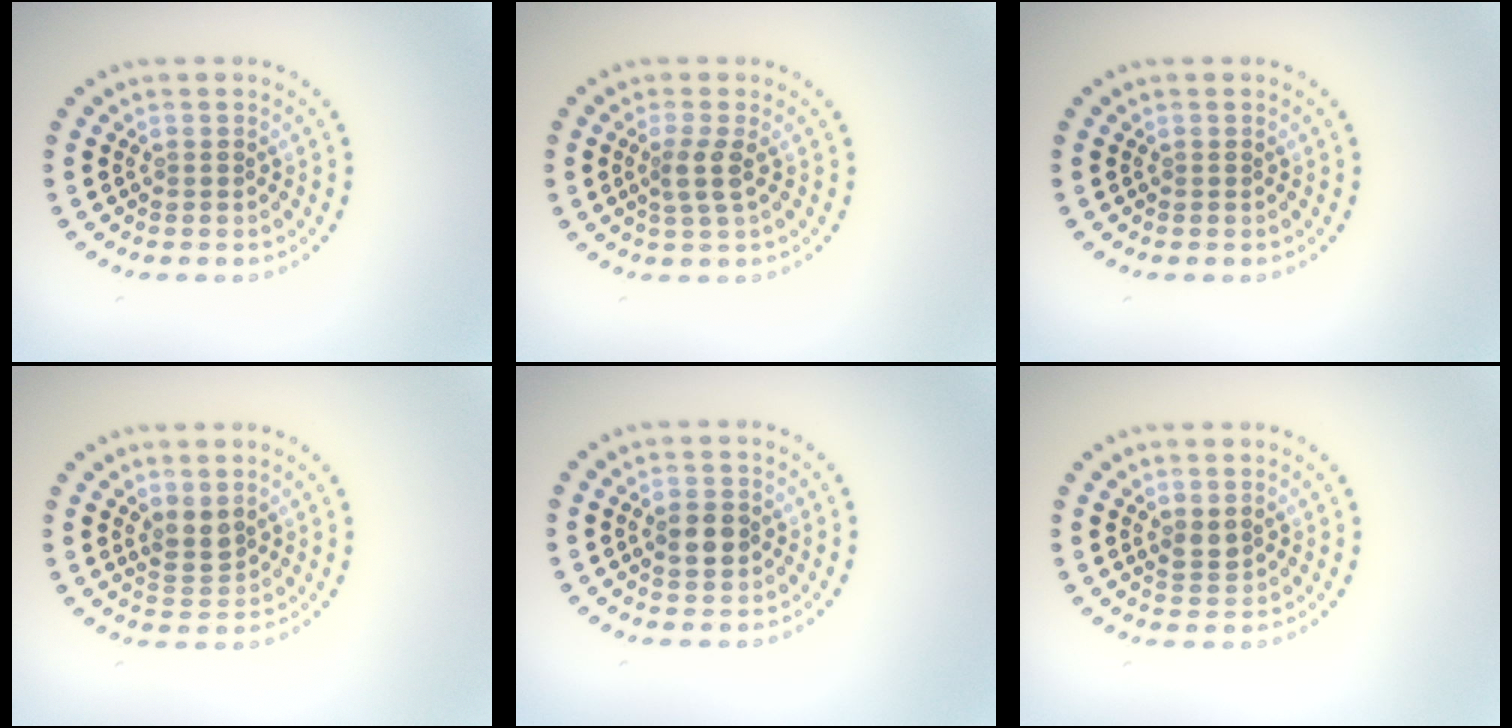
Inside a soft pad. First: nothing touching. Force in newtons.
{"total": 1.8, "press": 1.5, "slide": 1.1}
{"total": 0.0}
{"total": 1.9, "press": 1.6, "slide": 1.0}
{"total": 2.9, "press": 2.9, "slide": 0.1}
{"total": 1.2, "press": 1.1, "slide": 0.5}